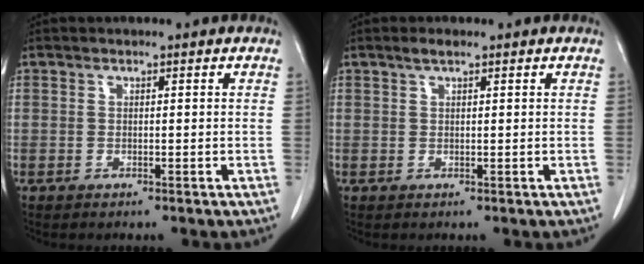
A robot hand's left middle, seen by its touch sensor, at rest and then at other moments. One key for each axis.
{"total": 1.3, "fx": 1.0, "fy": 0.2, "fz": 0.9, "tx": -0.022, "ty": 0.004, "tz": 0.020}